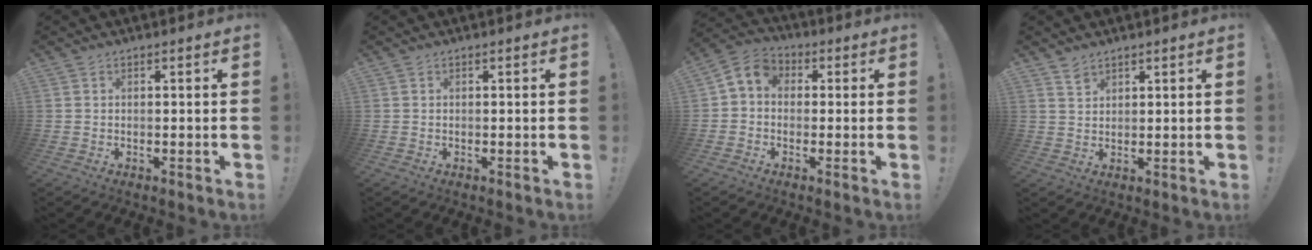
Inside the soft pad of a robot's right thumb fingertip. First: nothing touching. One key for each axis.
{"total": 0.0}
{"total": 5.7, "fx": -0.1, "fy": 4.7, "fz": 3.3, "tx": -0.064, "ty": 0.012, "tz": 0.001}
{"total": 2.8, "fx": 2.3, "fy": 1.4, "fz": 0.9, "tx": 0.001, "ty": -0.020, "tz": 0.041}